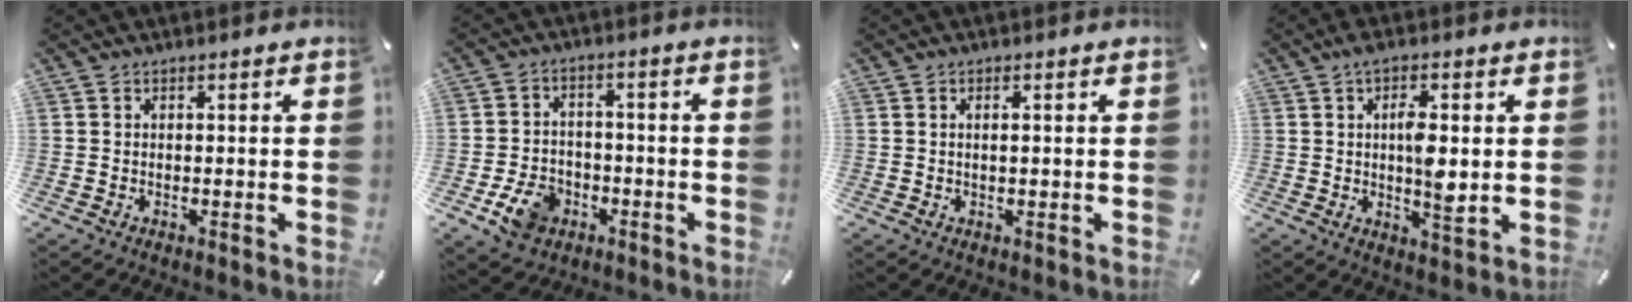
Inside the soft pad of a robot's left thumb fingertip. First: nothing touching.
{"total": 8.5, "force": [-3.6, 6.5, 4.2], "torque": [-0.081, 0.021, -0.065]}
{"total": 1.2, "force": [0.2, 0.3, 1.1], "torque": [-0.021, 0.001, 0.002]}
{"total": 8.2, "force": [1.1, 2.8, 7.7], "torque": [-0.135, -0.011, 0.011]}